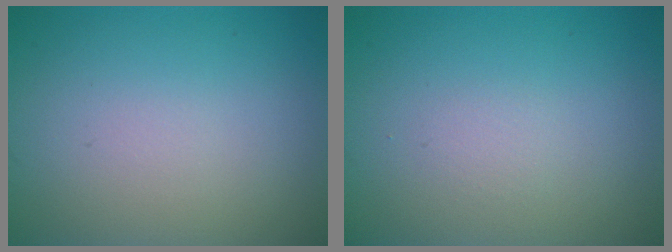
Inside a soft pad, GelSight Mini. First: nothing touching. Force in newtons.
{"total": 0.0}